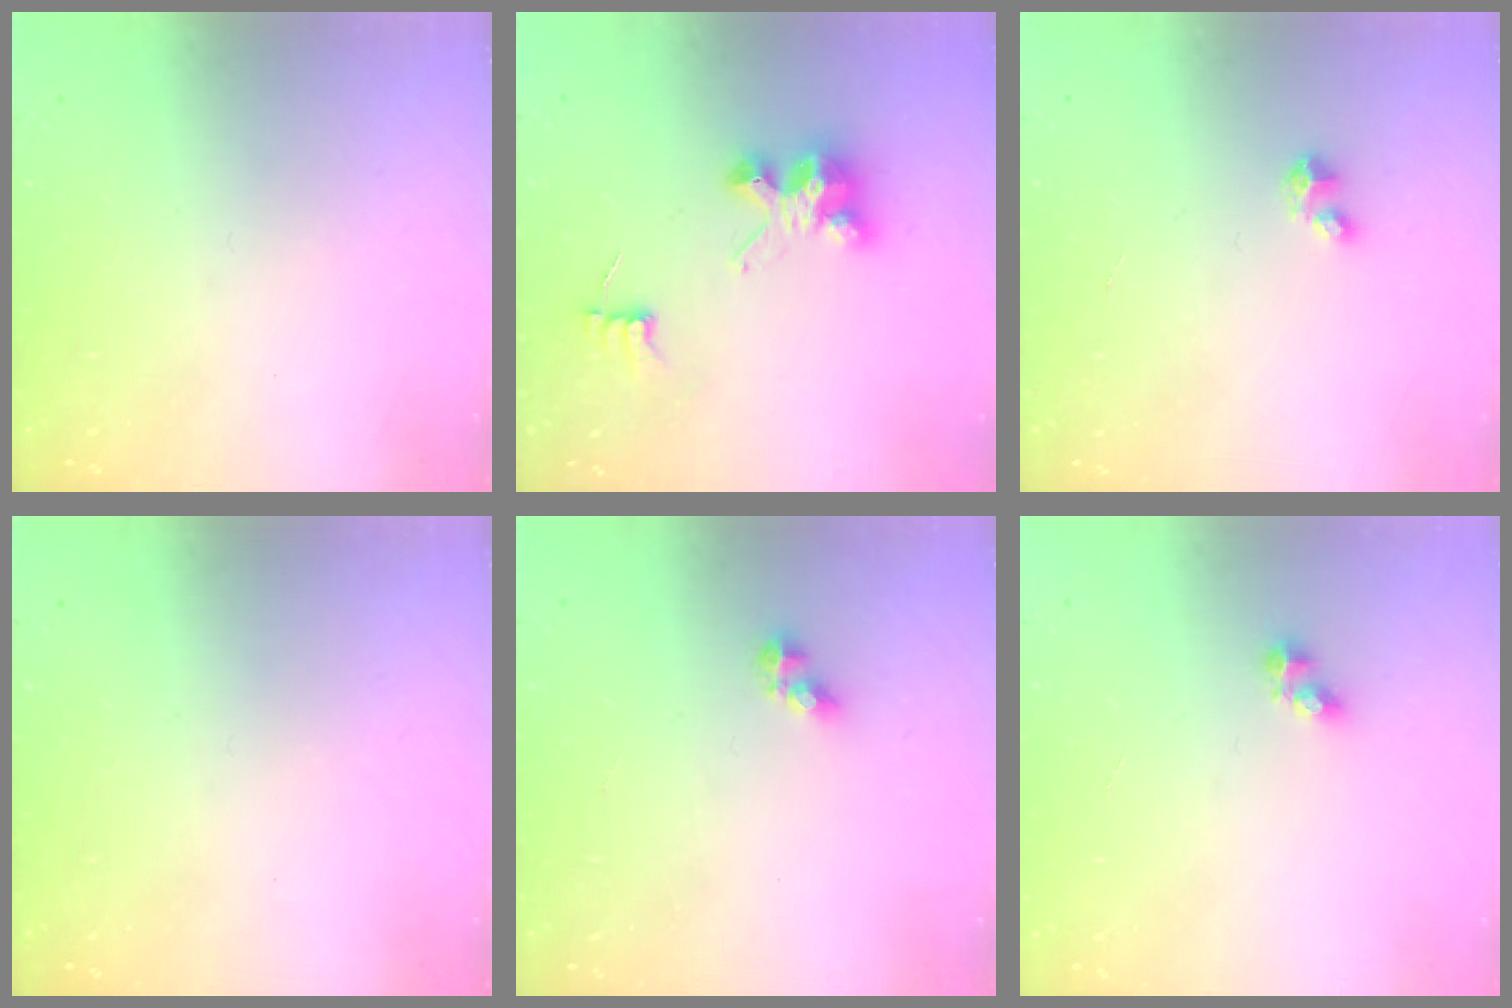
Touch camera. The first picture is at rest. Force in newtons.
{"total": 6.8, "press": 6.8, "slide": 0.2}
{"total": 2.8, "press": 2.8, "slide": 0.1}
{"total": 0.0}
{"total": 4.9, "press": 4.8, "slide": 0.6}
{"total": 4.1, "press": 4.1, "slide": 0.6}